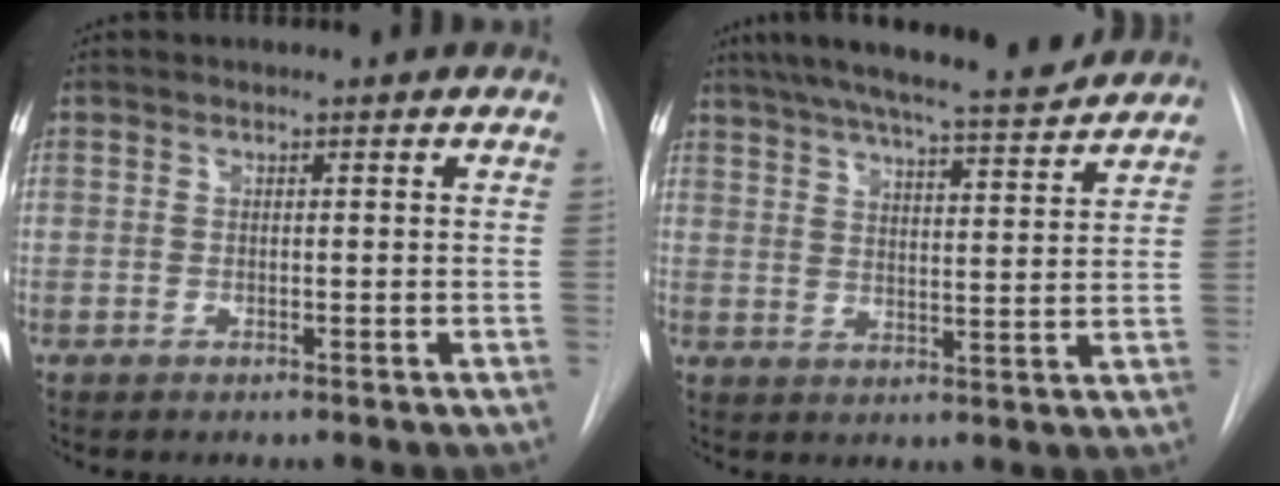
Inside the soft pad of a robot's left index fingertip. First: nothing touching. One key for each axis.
{"total": 16.7, "fx": 14.9, "fy": 1.2, "fz": 7.4, "tx": -0.121, "ty": 0.011, "tz": 0.210}